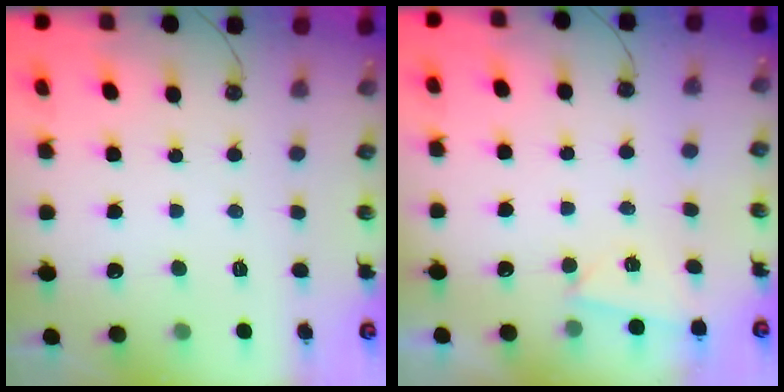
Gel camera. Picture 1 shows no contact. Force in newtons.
{"total": 2.5, "press": 1.6, "slide": 1.9}